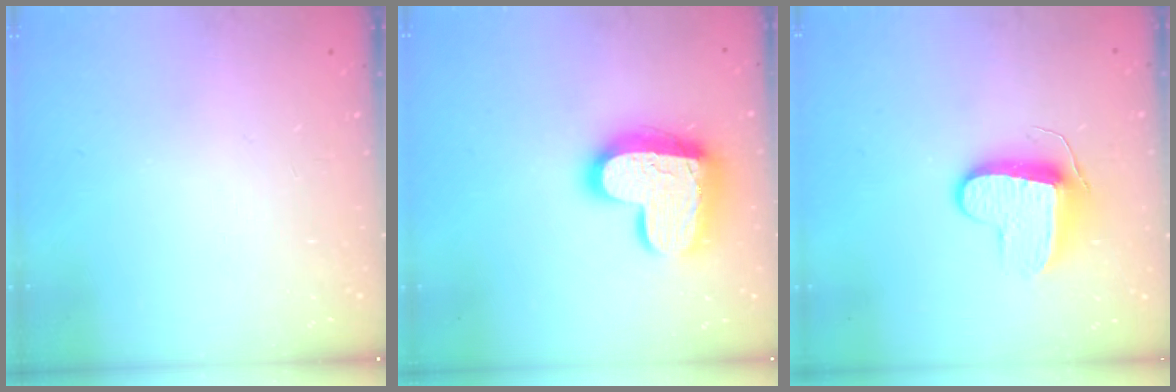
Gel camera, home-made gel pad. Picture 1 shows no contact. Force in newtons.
{"total": 17.7, "press": 17.7, "slide": 1.0}
{"total": 9.6, "press": 9.6, "slide": 0.2}